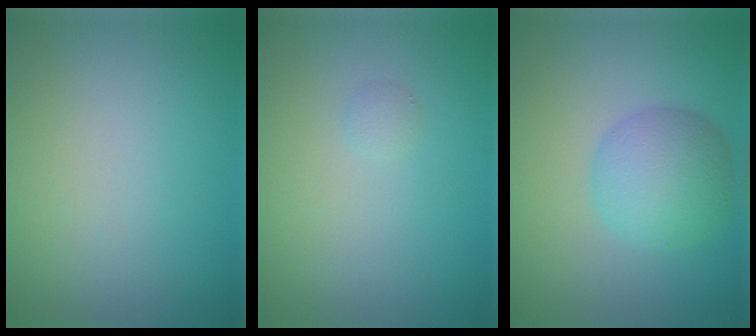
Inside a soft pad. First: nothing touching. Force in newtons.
{"total": 0.6, "press": 0.6, "slide": 0.1}
{"total": 4.9, "press": 4.9, "slide": 0.1}